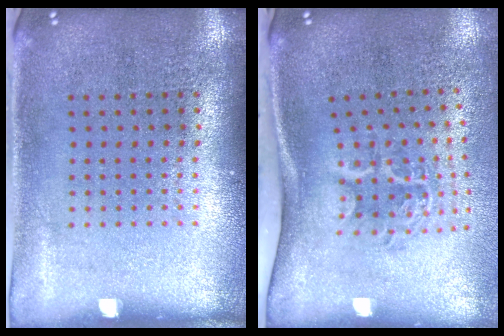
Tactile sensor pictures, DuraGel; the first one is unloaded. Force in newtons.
{"total": 2.1, "press": 1.4, "slide": 1.6}